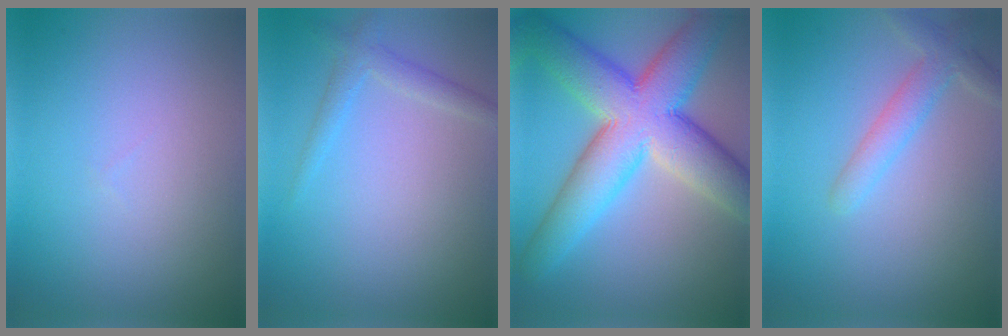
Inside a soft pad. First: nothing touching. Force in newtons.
{"total": 1.8, "press": 1.8, "slide": 0.1}
{"total": 11.6, "press": 11.6, "slide": 0.5}
{"total": 2.8, "press": 2.8, "slide": 0.2}